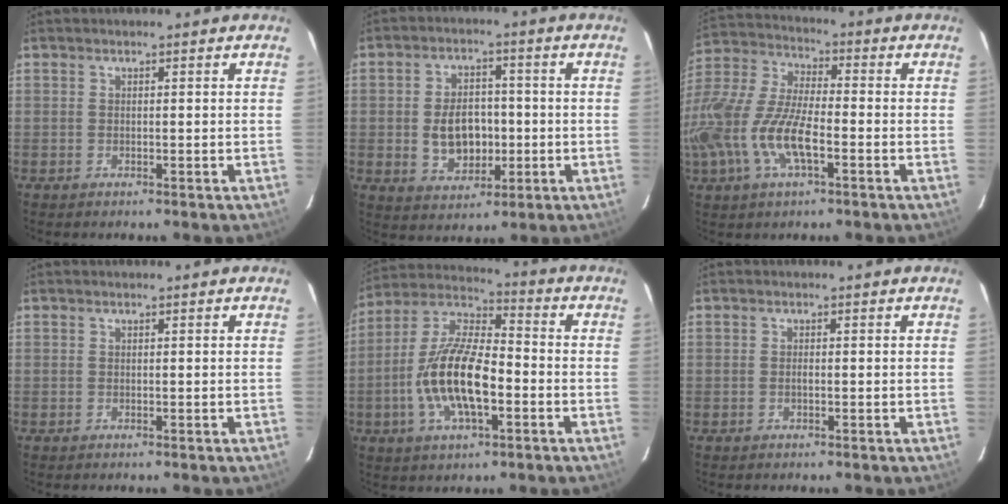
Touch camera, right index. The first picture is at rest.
{"total": 9.3, "force": [-1.2, 6.3, 6.6], "torque": [-0.130, 0.010, -0.005]}
{"total": 19.0, "force": [-5.7, 7.6, 16.5], "torque": [-0.353, -0.017, -0.116]}
{"total": 0.0}
{"total": 16.2, "force": [-4.2, 6.2, 14.4], "torque": [-0.292, -0.001, -0.083]}
{"total": 0.7, "force": [-0.2, 0.3, 0.6], "torque": [-0.011, 0.001, -0.004]}